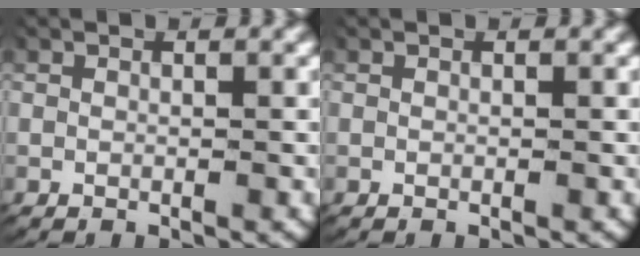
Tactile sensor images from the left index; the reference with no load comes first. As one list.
[{"total": 0.0}]